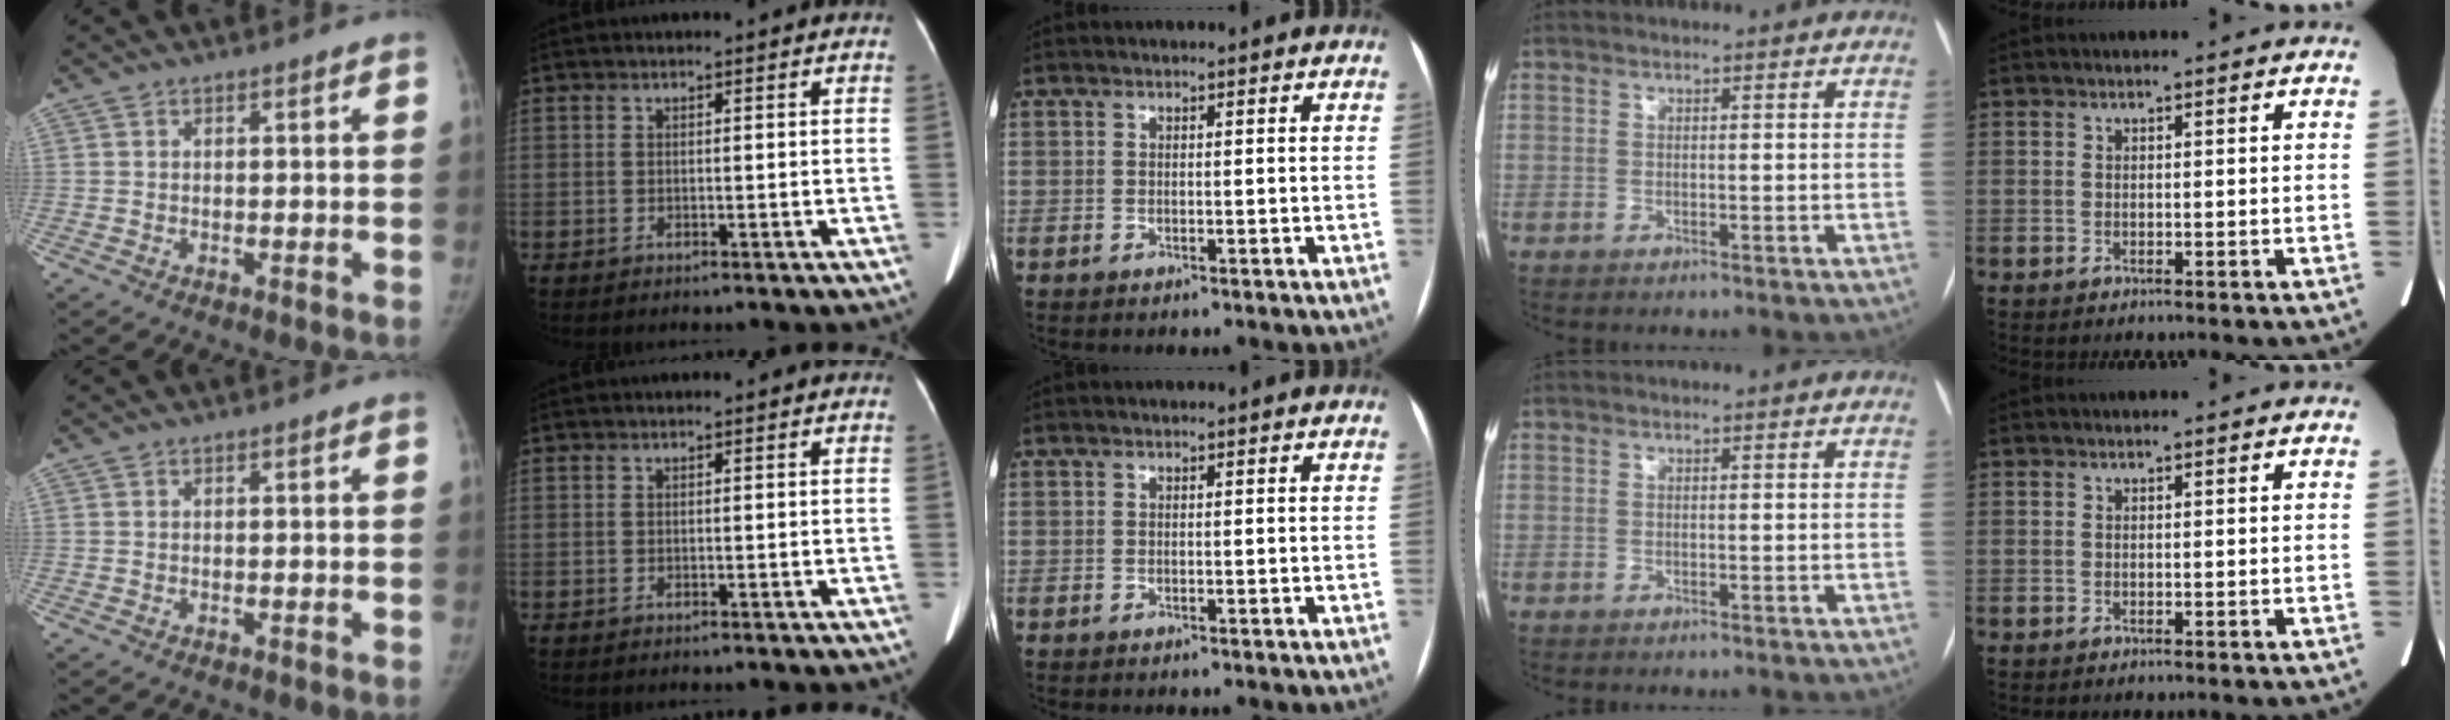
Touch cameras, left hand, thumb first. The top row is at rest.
{}